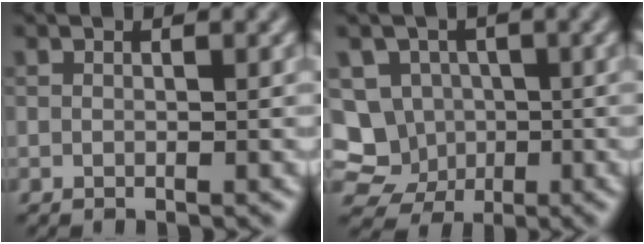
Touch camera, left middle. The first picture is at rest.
{"total": 9.5, "force": [-1.1, 8.9, 3.1], "torque": [-0.059, 0.018, -0.053]}